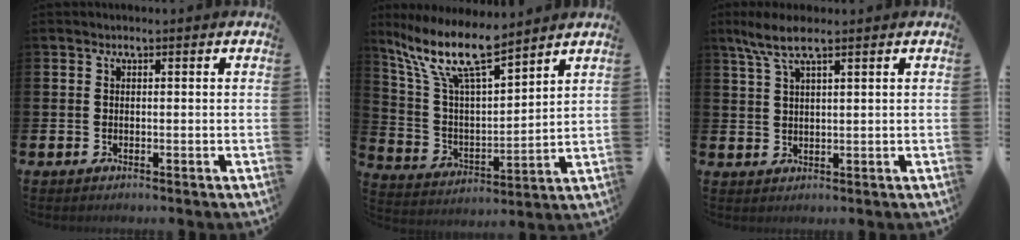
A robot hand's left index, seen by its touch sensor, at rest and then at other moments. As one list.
[{"total": 12.0, "force": [9.6, 2.5, 6.7], "torque": [-0.168, -0.046, 0.168]}, {"total": 5.2, "force": [3.8, 1.1, 3.4], "torque": [-0.079, -0.002, 0.068]}]